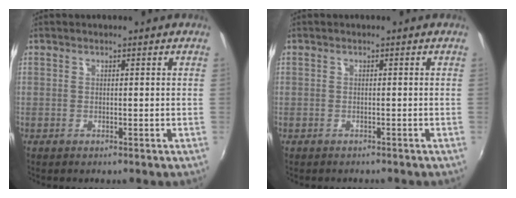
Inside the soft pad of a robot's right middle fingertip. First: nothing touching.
{"total": 1.2, "force": [-1.0, 0.7, 0.1], "torque": [-0.007, 0.002, -0.013]}